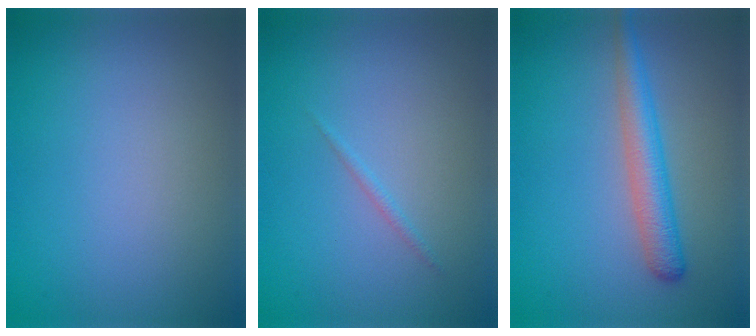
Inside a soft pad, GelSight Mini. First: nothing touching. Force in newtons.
{"total": 0.6, "press": 0.6, "slide": 0.1}
{"total": 3.5, "press": 3.5, "slide": 0.1}